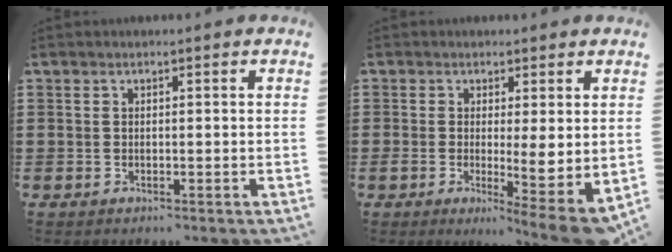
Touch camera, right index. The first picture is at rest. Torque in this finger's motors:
{"motor_torque": [2.14, 0.00, 0.81, 0.13]}